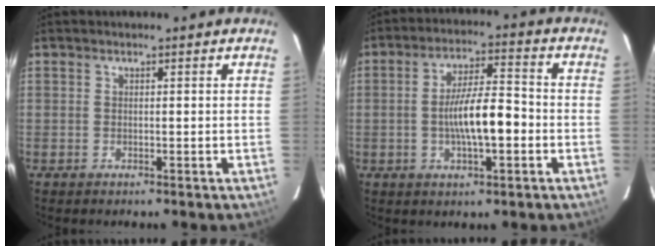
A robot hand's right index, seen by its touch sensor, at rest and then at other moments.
{"total": 9.6, "force": [-2.0, 2.4, 9.1], "torque": [-0.164, 0.004, -0.030]}